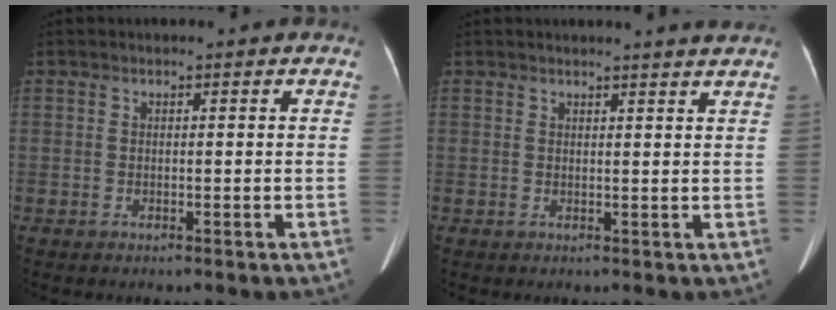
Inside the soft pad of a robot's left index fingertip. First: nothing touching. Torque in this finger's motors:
{"motor_torque": [-1.02, 0.65, -0.22, -0.01]}